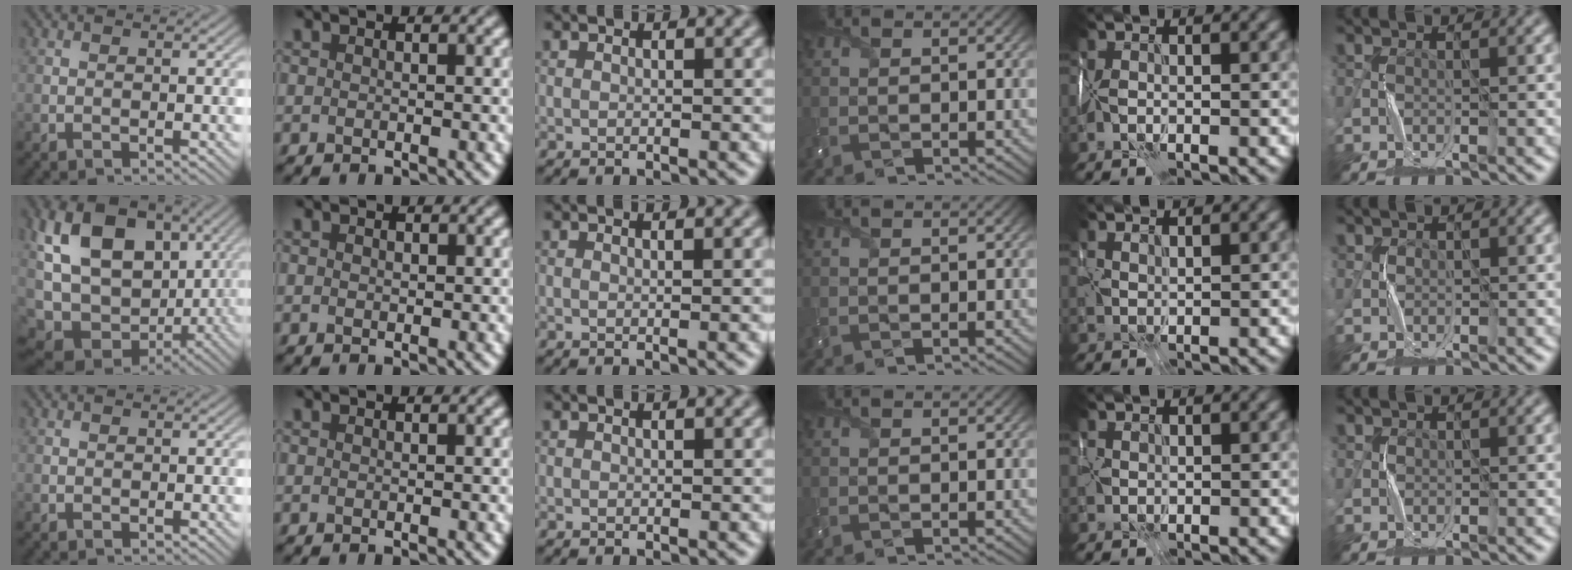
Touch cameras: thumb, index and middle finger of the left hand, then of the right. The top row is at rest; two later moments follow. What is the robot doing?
{"motion": "wrap", "object": "scarf"}